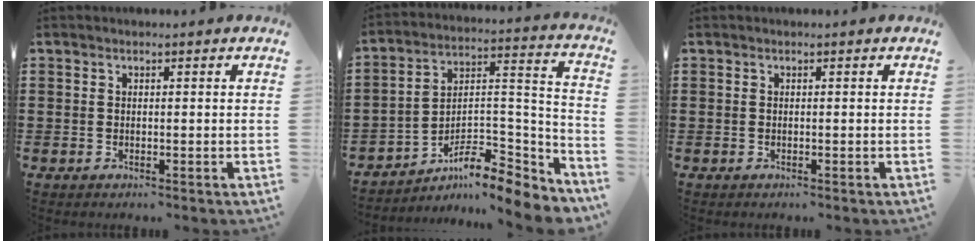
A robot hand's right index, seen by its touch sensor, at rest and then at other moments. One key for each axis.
{"total": 8.3, "fx": -7.3, "fy": 1.7, "fz": 3.7, "tx": -0.054, "ty": 0.001, "tz": -0.144}
{"total": 0.0}